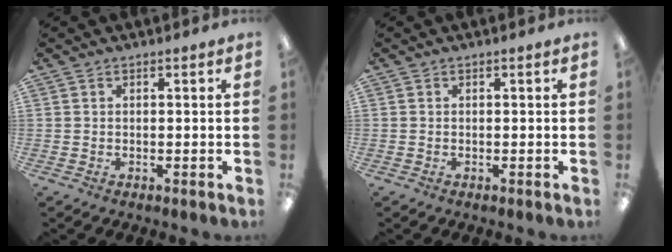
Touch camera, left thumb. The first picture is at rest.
{"total": 0.0}